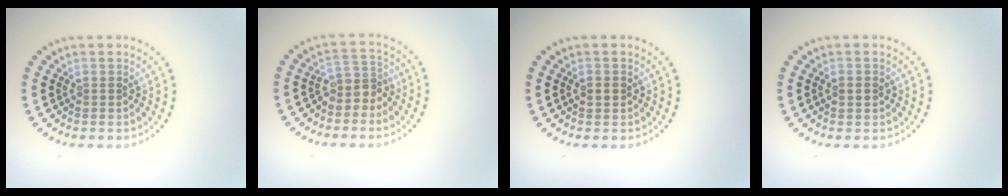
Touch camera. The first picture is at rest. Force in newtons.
{"total": 2.5, "press": 2.0, "slide": 1.5}
{"total": 1.4, "press": 1.4, "slide": 0.2}
{"total": 1.3, "press": 1.3, "slide": 0.2}